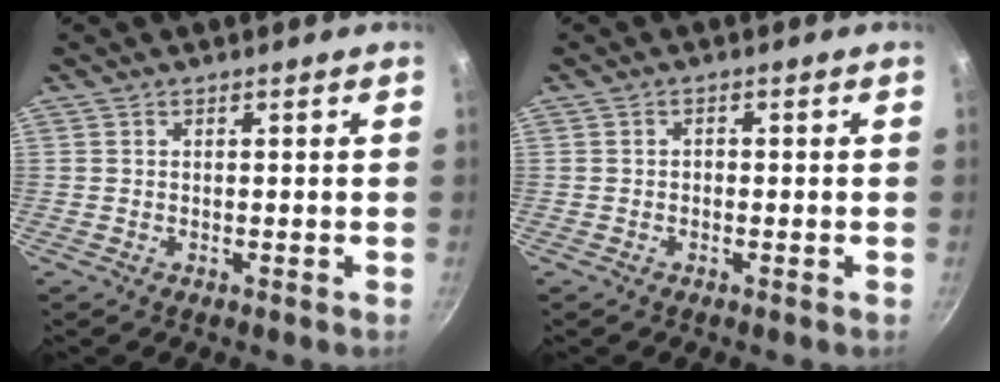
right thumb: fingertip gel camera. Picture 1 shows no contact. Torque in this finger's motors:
{"motor_torque": [-0.27, 0.02, -0.02, 0.14, 0.03]}